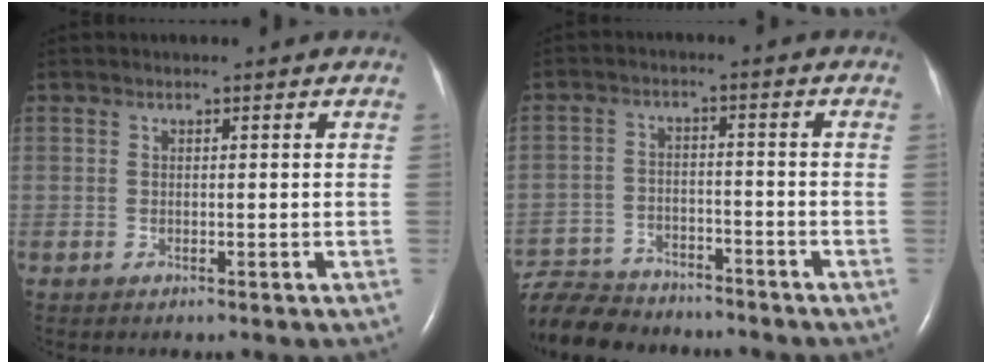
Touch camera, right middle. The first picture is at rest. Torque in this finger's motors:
{"motor_torque": [0.92, -1.22, 0.07, 0.07]}